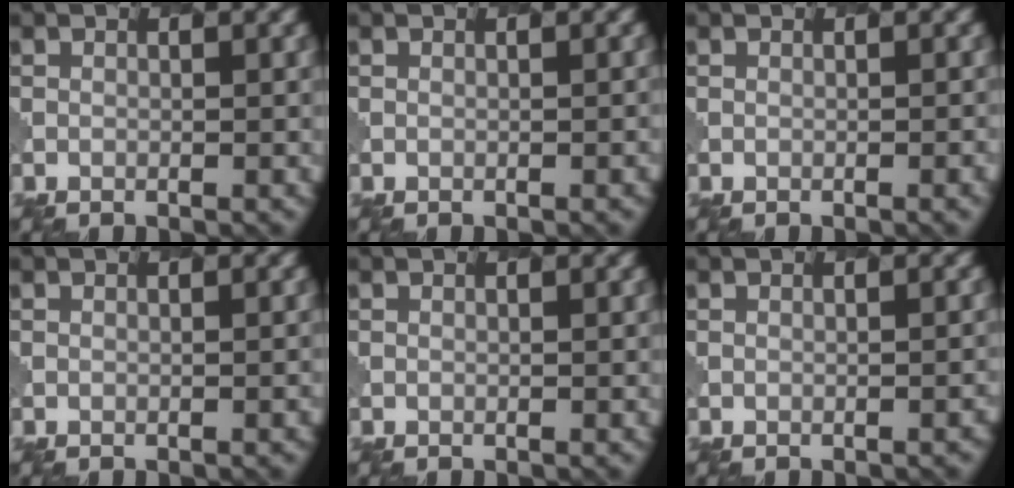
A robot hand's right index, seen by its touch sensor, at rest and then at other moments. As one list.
[{"total": 1.0, "force": [-0.5, 0.3, 0.8], "torque": [0.000, 0.003, -0.002]}, {"total": 1.5, "force": [-0.8, 0.5, 1.2], "torque": [-0.001, 0.004, -0.005]}, {"total": 1.0, "force": [-0.4, 0.3, 0.8], "torque": [0.001, 0.003, -0.002]}, {"total": 0.0}, {"total": 1.5, "force": [-0.8, 0.6, 1.1], "torque": [0.006, 0.007, -0.004]}]